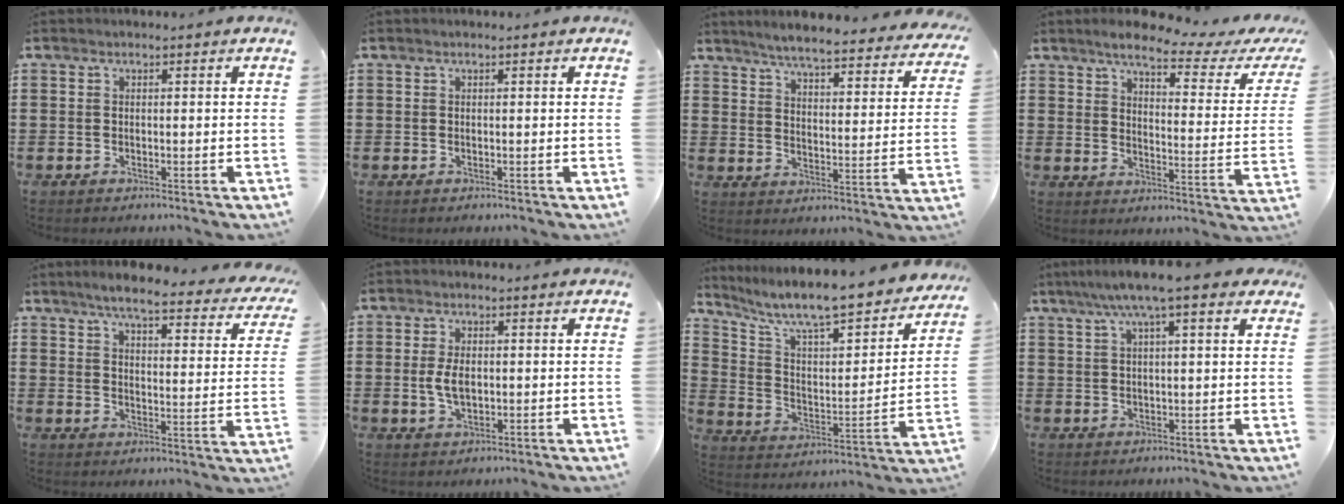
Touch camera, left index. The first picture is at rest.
{"total": 0.0}
{"total": 5.2, "force": [4.8, -0.3, 2.0], "torque": [-0.062, -0.037, 0.078]}
{"total": 6.2, "force": [4.8, 0.6, 3.9], "torque": [-0.087, -0.023, 0.075]}
{"total": 5.9, "force": [5.0, 0.4, 3.1], "torque": [-0.074, -0.030, 0.080]}
{"total": 4.3, "force": [0.0, 2.3, 3.6], "torque": [-0.079, 0.004, -0.002]}
{"total": 8.9, "force": [7.8, 1.0, 4.2], "torque": [-0.107, -0.066, 0.127]}
{"total": 7.3, "force": [4.9, 1.2, 5.3], "torque": [-0.107, 0.000, 0.084]}